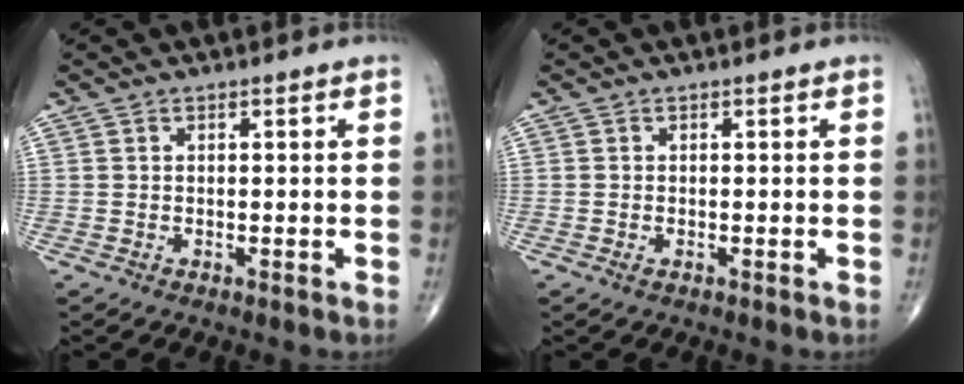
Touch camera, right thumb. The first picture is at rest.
{"total": 0.6, "force": [-0.3, 0.3, 0.5], "torque": [-0.011, 0.000, -0.004]}